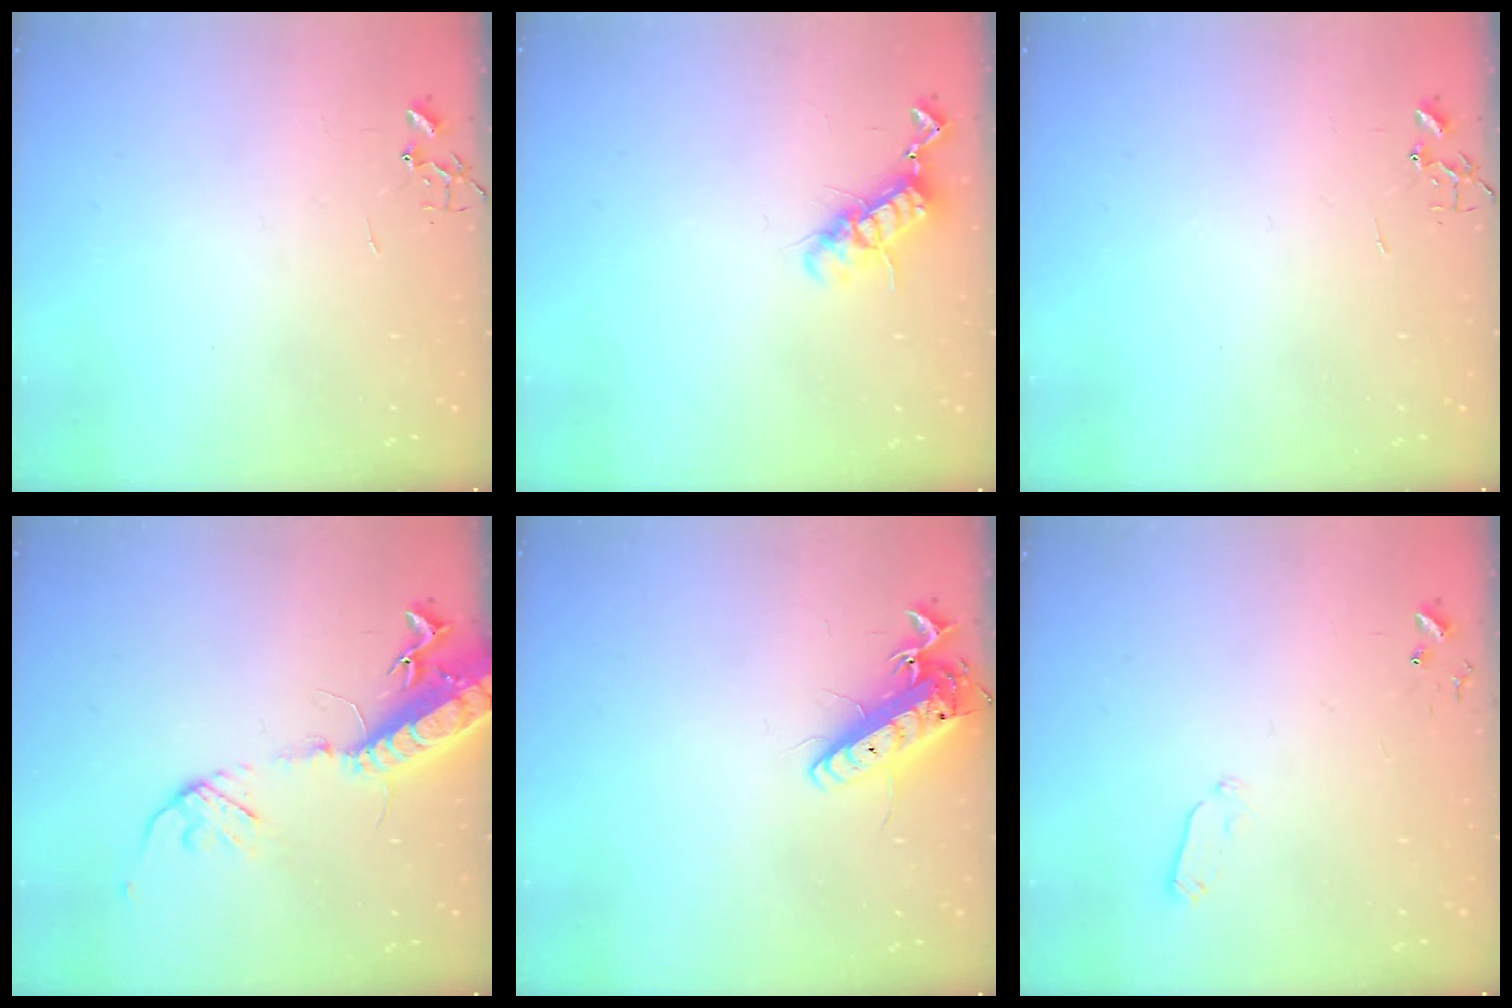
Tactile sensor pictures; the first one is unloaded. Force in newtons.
{"total": 11.1, "press": 11.1, "slide": 0.7}
{"total": 0.0}
{"total": 17.1, "press": 16.6, "slide": 4.0}
{"total": 13.5, "press": 13.3, "slide": 2.3}
{"total": 4.6, "press": 4.5, "slide": 0.9}